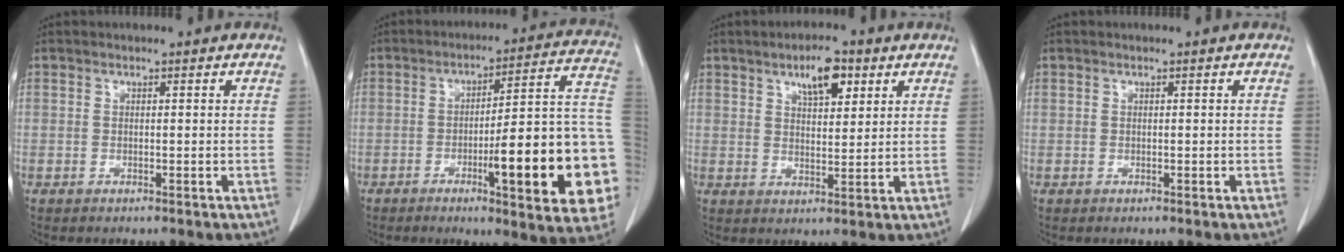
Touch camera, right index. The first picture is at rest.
{"total": 21.2, "force": [-5.7, 2.8, 20.2], "torque": [-0.176, 0.021, -0.068]}
{"total": 6.2, "force": [3.4, 2.3, 4.7], "torque": [-0.078, 0.003, 0.055]}
{"total": 0.0}